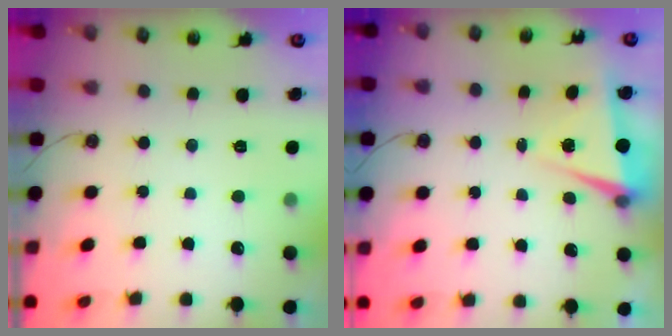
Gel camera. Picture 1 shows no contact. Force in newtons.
{"total": 4.2, "press": 3.4, "slide": 2.5}